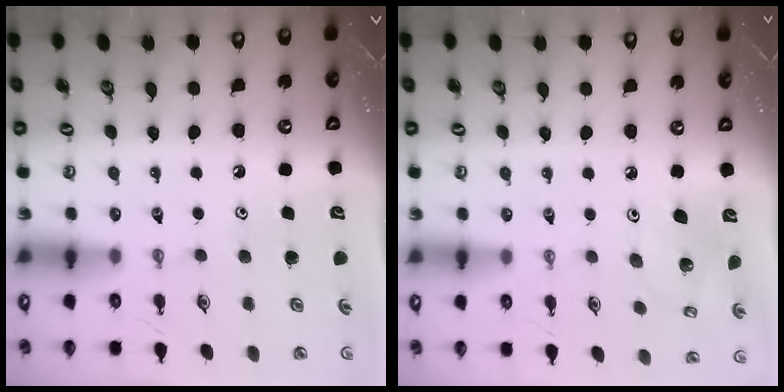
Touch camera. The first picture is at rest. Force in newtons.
{"total": 5.3, "press": 4.8, "slide": 2.3}